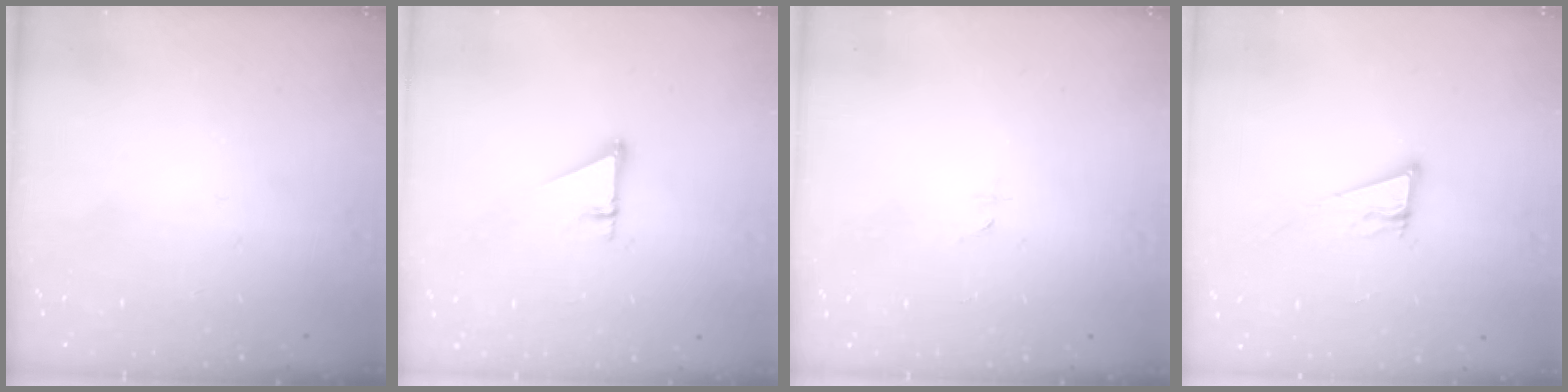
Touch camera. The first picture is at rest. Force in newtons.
{"total": 2.7, "press": 2.7, "slide": 0.1}
{"total": 4.5, "press": 3.7, "slide": 2.5}
{"total": 9.2, "press": 8.4, "slide": 3.5}